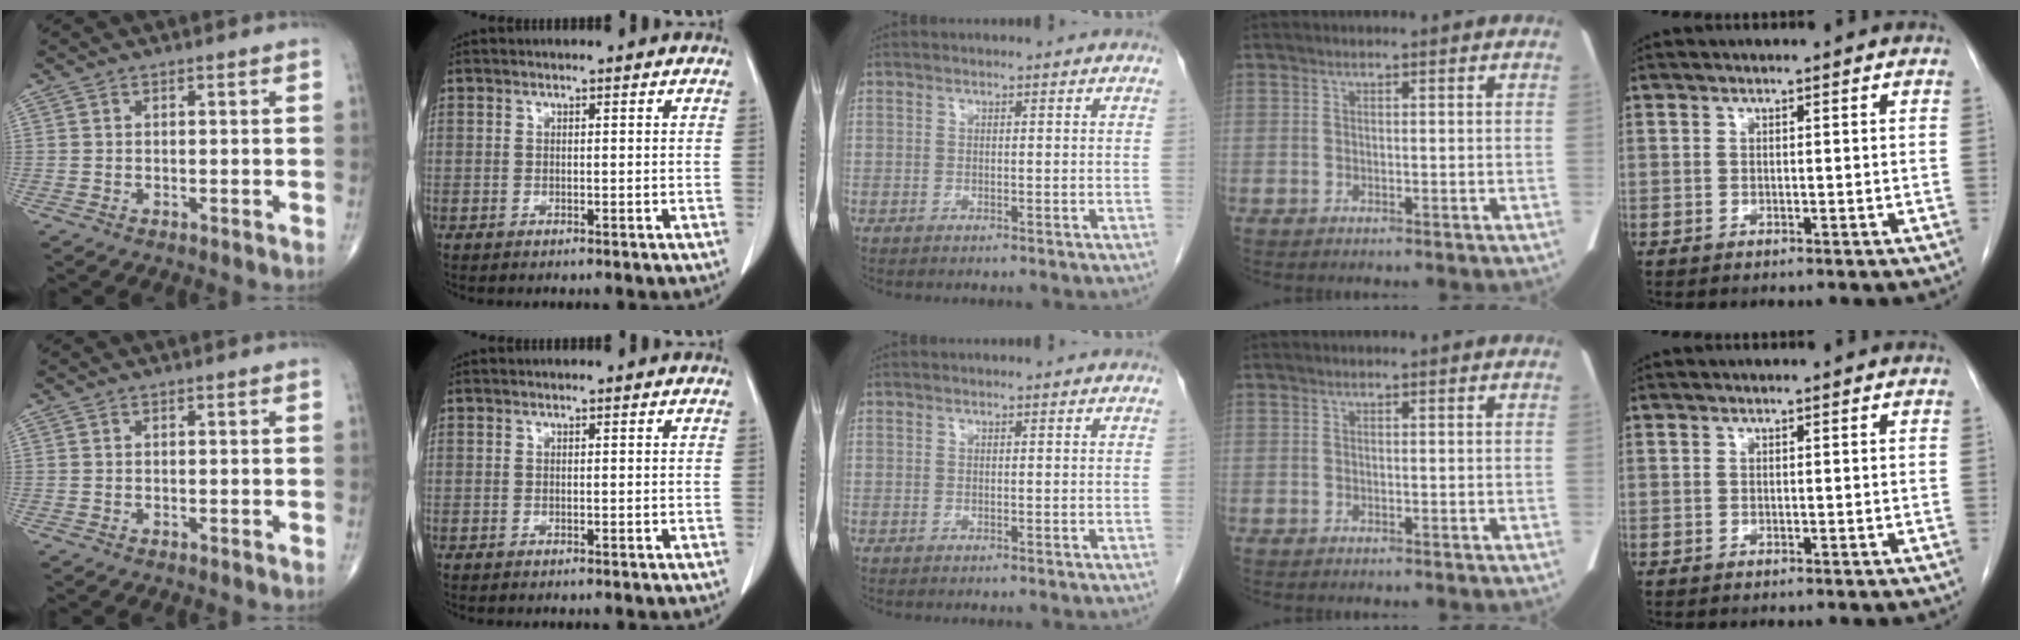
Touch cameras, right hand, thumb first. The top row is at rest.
{}